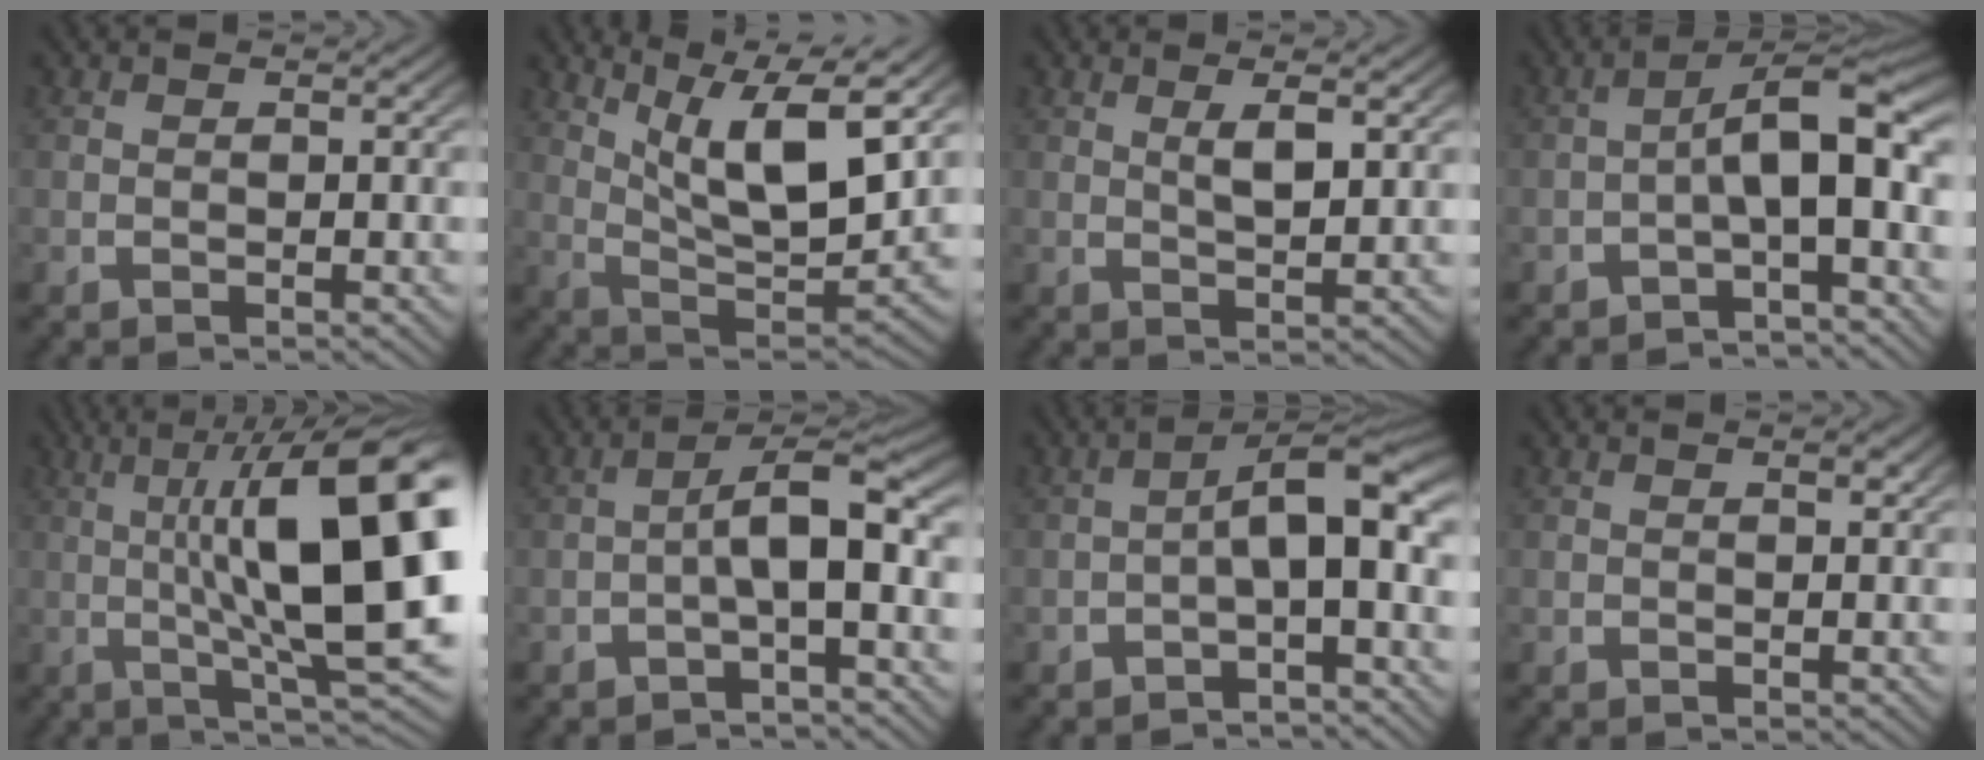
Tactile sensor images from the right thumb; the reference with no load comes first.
{"total": 12.7, "force": [4.1, 6.7, 10.0], "torque": [-0.168, -0.019, 0.064]}
{"total": 2.5, "force": [1.3, 0.6, 2.0], "torque": [-0.037, -0.001, 0.029]}
{"total": 7.5, "force": [-0.8, 4.0, 6.2], "torque": [-0.091, -0.013, -0.012]}
{"total": 17.5, "force": [2.2, 7.4, 15.7], "torque": [-0.216, -0.030, 0.037]}
{"total": 5.9, "force": [-0.4, 2.8, 5.1], "torque": [-0.087, -0.008, -0.006]}
{"total": 6.9, "force": [-0.5, 3.8, 5.8], "torque": [-0.077, -0.004, -0.013]}
{"total": 0.6, "force": [0.4, 0.2, 0.5], "torque": [-0.003, -0.001, 0.007]}